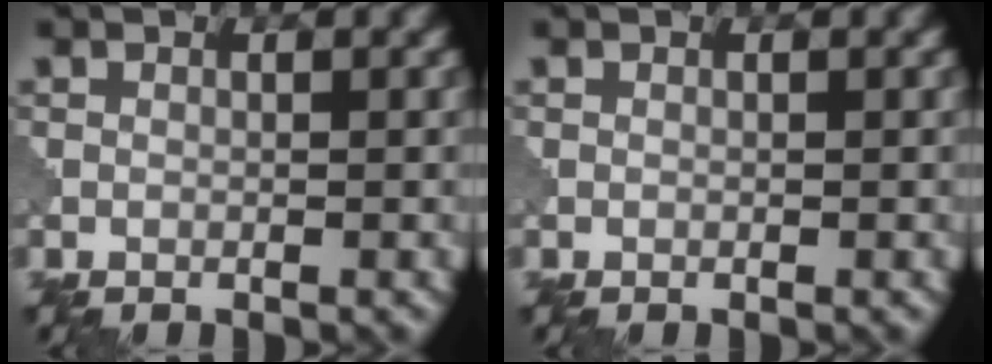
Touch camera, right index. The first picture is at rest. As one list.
[{"total": 0.0}]